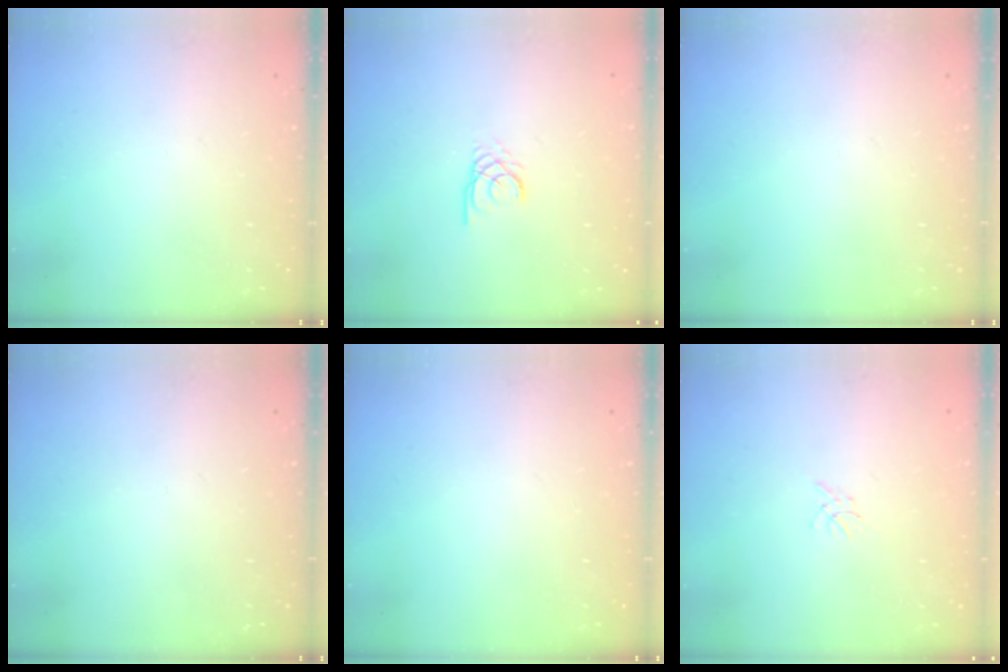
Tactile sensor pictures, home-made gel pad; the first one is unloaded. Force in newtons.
{"total": 2.4, "press": 2.4, "slide": 0.3}
{"total": 0.0}
{"total": 0.0}
{"total": 0.0}
{"total": 0.0}